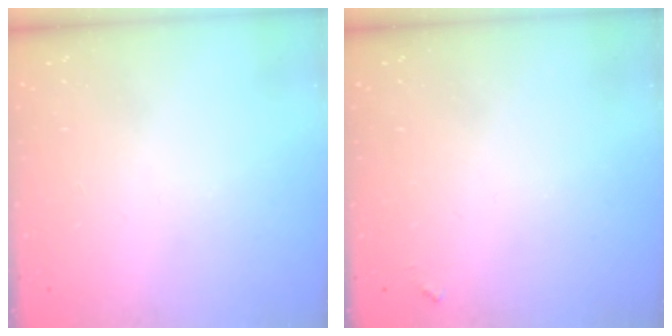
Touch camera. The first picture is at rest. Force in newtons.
{"total": 3.5, "press": 3.5, "slide": 0.2}